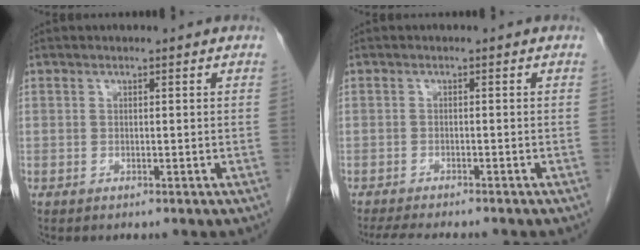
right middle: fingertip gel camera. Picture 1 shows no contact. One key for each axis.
{"total": 7.4, "fx": -6.5, "fy": 1.2, "fz": 3.4, "tx": -0.050, "ty": -0.013, "tz": -0.098}